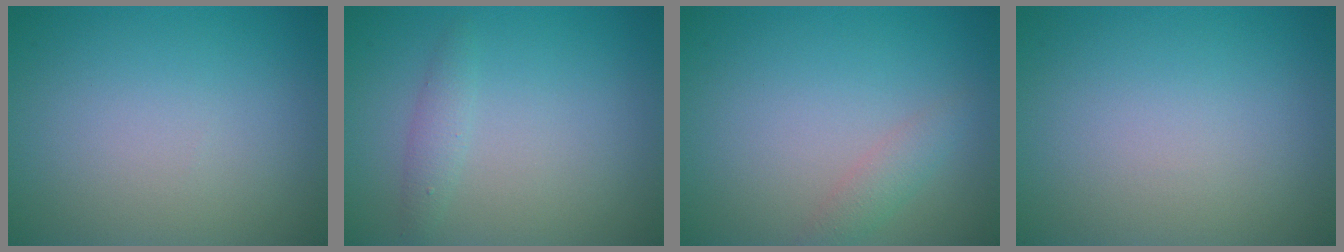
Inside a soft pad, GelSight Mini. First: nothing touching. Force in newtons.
{"total": 1.3, "press": 1.3, "slide": 0.0}
{"total": 1.5, "press": 1.5, "slide": 0.0}
{"total": 0.0}